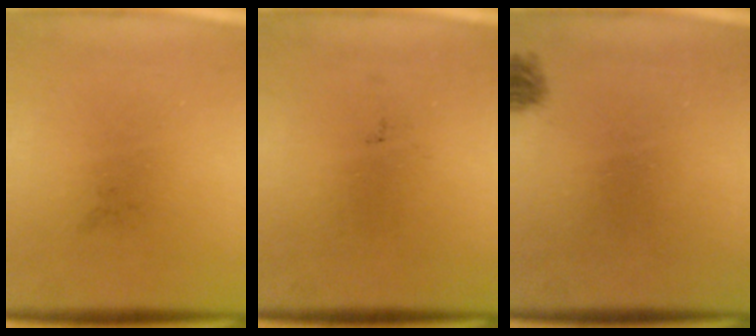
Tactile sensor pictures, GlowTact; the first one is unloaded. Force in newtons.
{"total": 0.0}
{"total": 1.0}